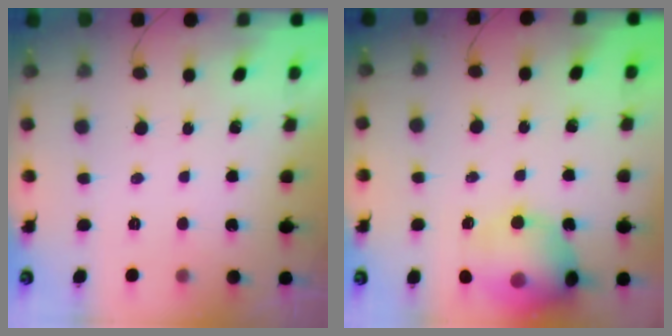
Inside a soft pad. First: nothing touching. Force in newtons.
{"total": 14.8, "press": 14.7, "slide": 2.1}